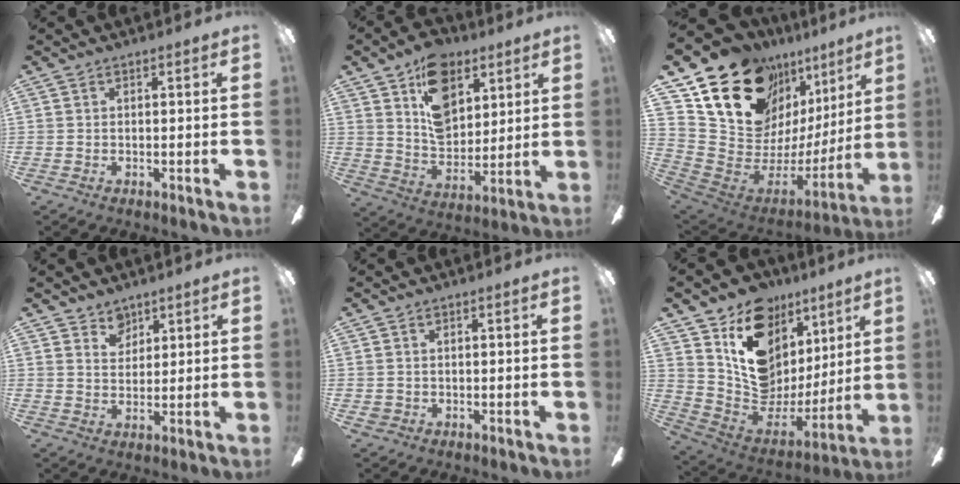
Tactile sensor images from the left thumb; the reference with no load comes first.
{"total": 15.2, "force": [8.4, 10.0, 7.8], "torque": [-0.122, -0.029, 0.157]}
{"total": 21.0, "force": [14.5, 11.8, 9.5], "torque": [-0.170, -0.096, 0.282]}
{"total": 4.8, "force": [3.6, 3.0, 0.7], "torque": [-0.004, -0.015, 0.064]}
{"total": 1.2, "force": [0.2, 1.1, 0.3], "torque": [-0.008, 0.005, 0.003]}
{"total": 16.5, "force": [9.6, 11.6, 6.7], "torque": [-0.111, -0.069, 0.184]}